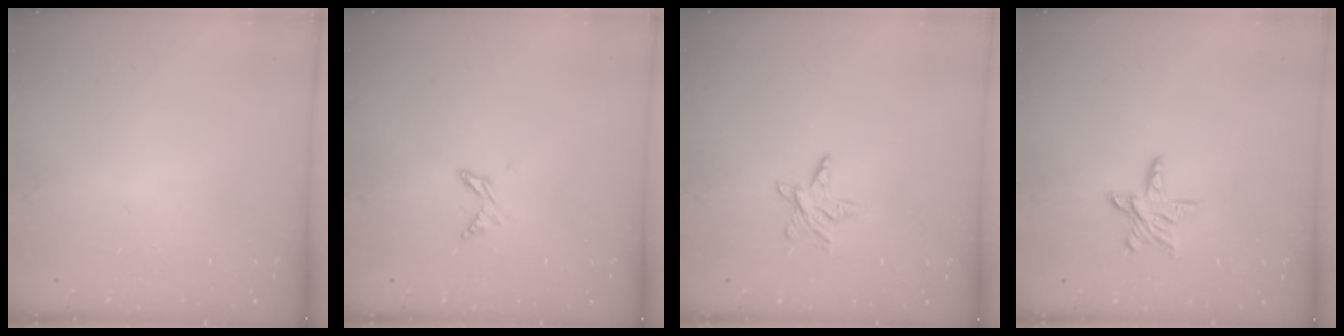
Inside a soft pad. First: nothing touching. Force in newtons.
{"total": 5.3, "press": 5.2, "slide": 0.7}
{"total": 4.7, "press": 4.7, "slide": 0.5}
{"total": 8.3, "press": 8.2, "slide": 0.8}